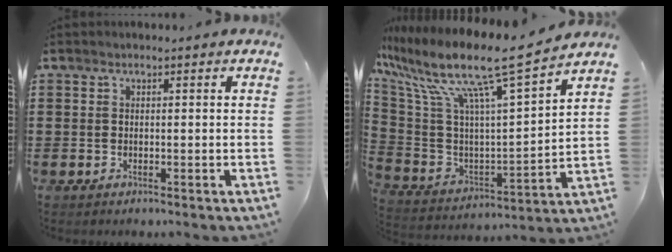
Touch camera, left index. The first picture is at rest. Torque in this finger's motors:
{"motor_torque": [2.14, 0.00, 0.56, 0.21]}